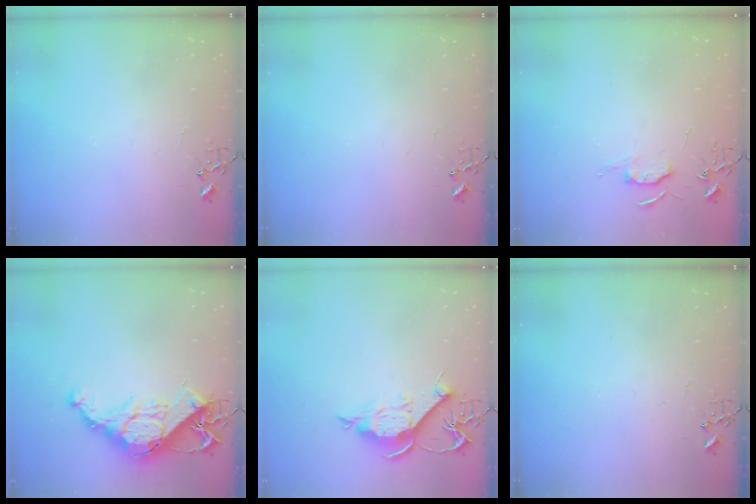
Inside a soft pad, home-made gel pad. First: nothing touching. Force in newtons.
{"total": 0.0}
{"total": 5.7, "press": 5.7, "slide": 0.6}
{"total": 15.7, "press": 15.7, "slide": 1.1}
{"total": 10.6, "press": 10.6, "slide": 0.4}
{"total": 0.0}